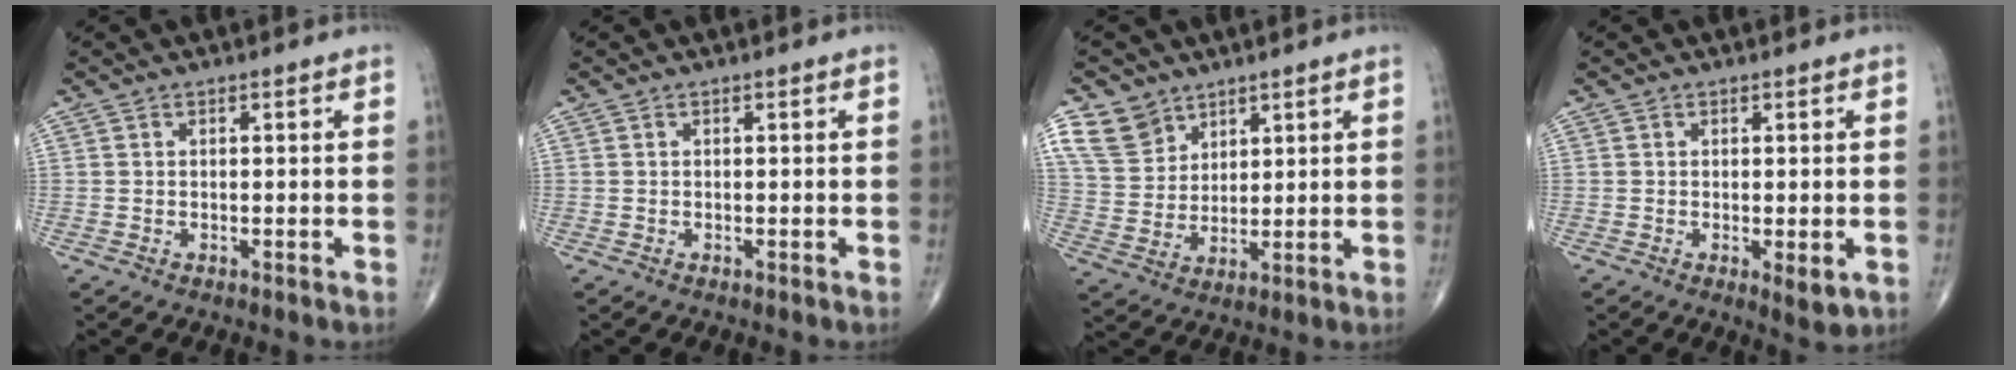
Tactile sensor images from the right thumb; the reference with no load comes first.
{"total": 0.0}
{"total": 8.5, "force": [5.5, 6.1, 2.4], "torque": [-0.025, -0.028, 0.118]}
{"total": 3.1, "force": [-0.6, 1.1, 2.8], "torque": [-0.042, -0.011, -0.006]}